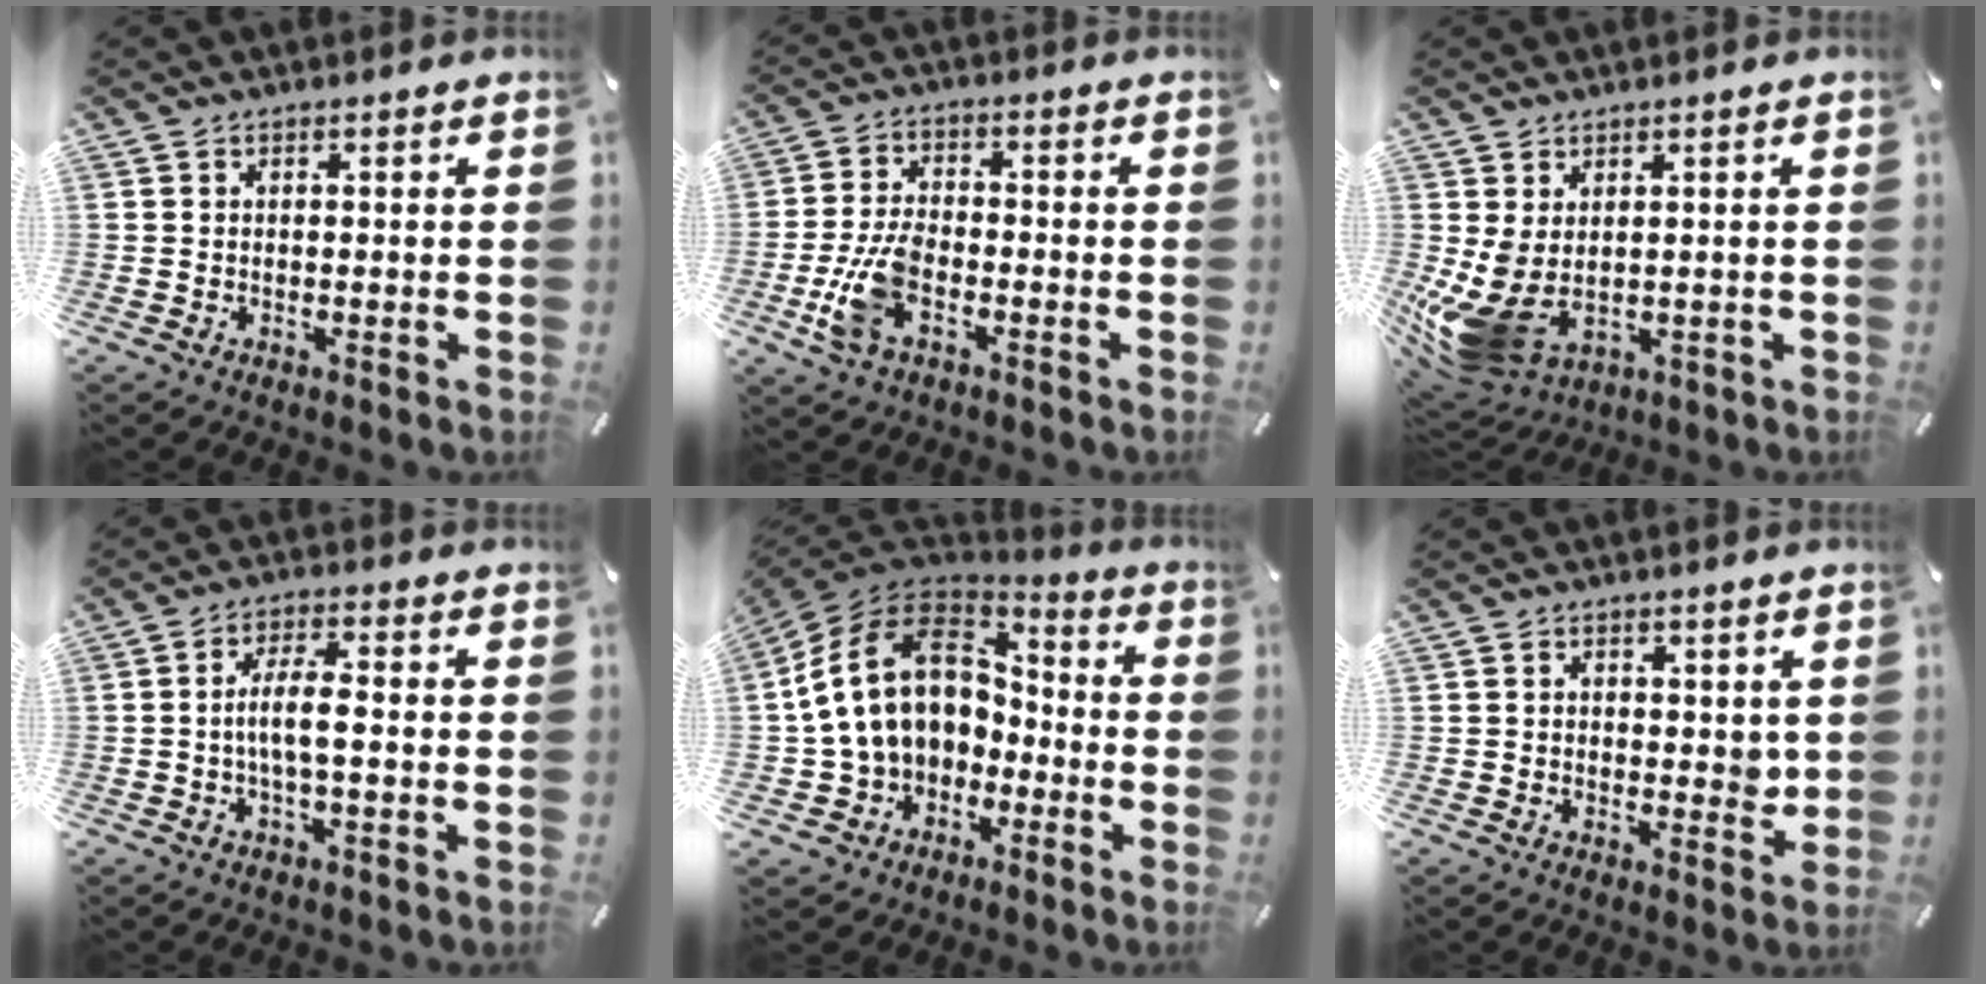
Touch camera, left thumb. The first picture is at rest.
{"total": 9.5, "force": [-3.3, 5.0, 7.3], "torque": [-0.161, 0.000, -0.059]}
{"total": 8.9, "force": [-0.5, 6.5, 6.1], "torque": [-0.145, -0.017, -0.007]}
{"total": 6.6, "force": [-1.0, 1.9, 6.2], "torque": [-0.124, 0.002, -0.021]}
{"total": 17.7, "force": [1.6, 13.9, 11.0], "torque": [-0.229, 0.012, 0.030]}
{"total": 3.8, "force": [0.9, 2.9, 2.2], "torque": [-0.011, -0.007, 0.012]}